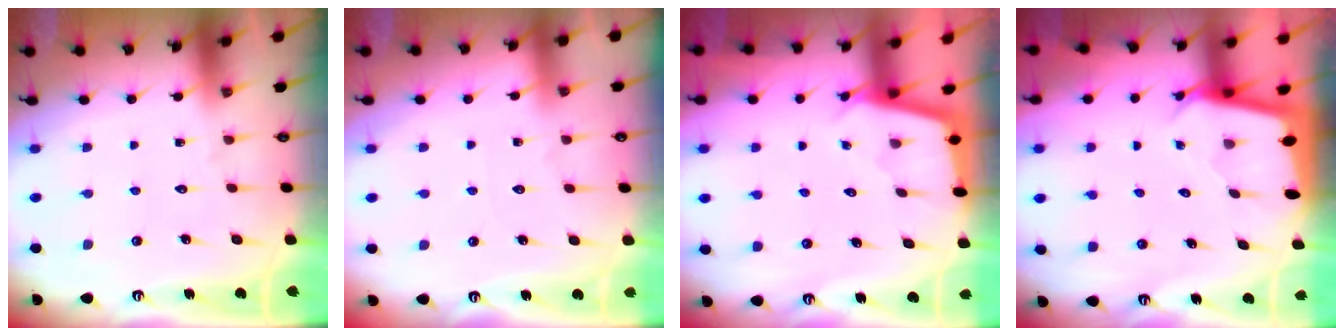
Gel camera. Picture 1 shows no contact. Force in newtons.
{"total": 1.5, "press": 1.4, "slide": 0.2}
{"total": 2.1, "press": 2.1, "slide": 0.2}
{"total": 2.4, "press": 2.4, "slide": 0.2}